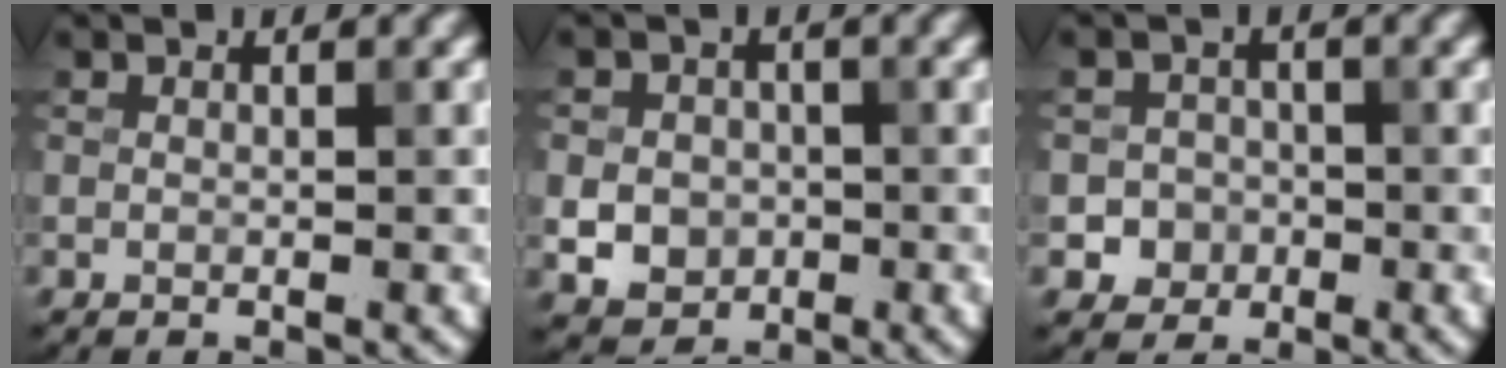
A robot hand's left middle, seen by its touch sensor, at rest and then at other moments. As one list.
[{"total": 3.8, "force": [-0.6, 3.4, 1.6], "torque": [-0.021, -0.004, -0.021]}, {"total": 2.9, "force": [-1.0, 2.7, 0.3], "torque": [0.021, 0.003, -0.024]}]